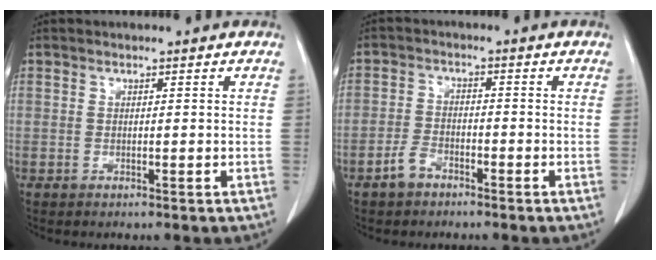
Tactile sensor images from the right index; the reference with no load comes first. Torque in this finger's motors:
{"motor_torque": [-0.16, -0.24, -0.13, -0.03]}